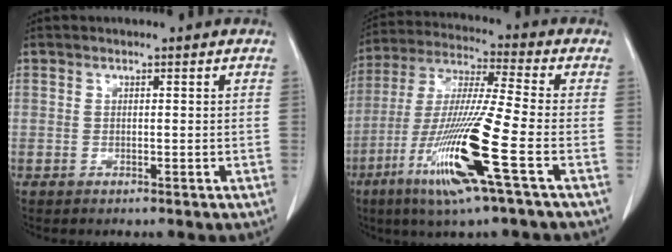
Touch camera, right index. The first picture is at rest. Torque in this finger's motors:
{"motor_torque": [2.14, 0.00, 0.55, 0.21]}